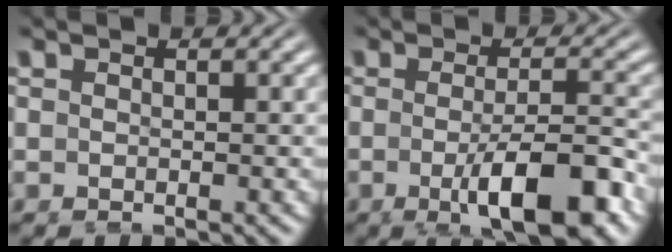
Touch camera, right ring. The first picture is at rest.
{"total": 6.7, "force": [-3.0, 1.5, 5.8], "torque": [-0.085, -0.012, -0.047]}